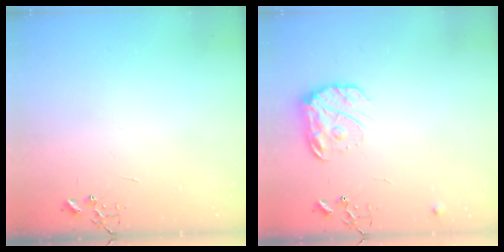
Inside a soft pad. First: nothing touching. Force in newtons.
{"total": 12.7, "press": 12.6, "slide": 0.7}